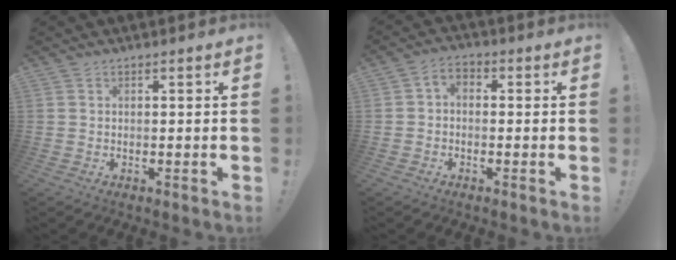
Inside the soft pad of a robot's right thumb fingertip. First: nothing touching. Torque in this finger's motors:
{"motor_torque": [0.03, 0.21, 0.18, -0.19, -0.01]}